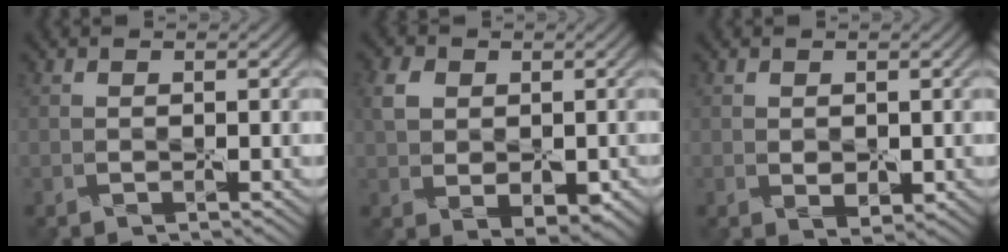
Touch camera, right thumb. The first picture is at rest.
{"total": 6.0, "force": [0.5, 4.2, 4.3], "torque": [-0.077, -0.005, 0.007]}
{"total": 1.9, "force": [0.0, 1.4, 1.3], "torque": [-0.022, -0.009, 0.009]}